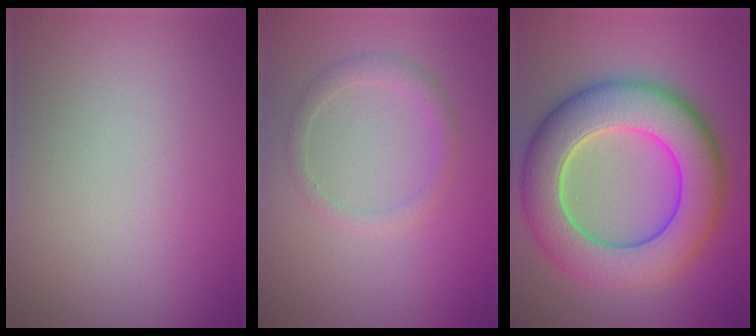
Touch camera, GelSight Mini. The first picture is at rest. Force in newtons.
{"total": 1.7, "press": 1.7, "slide": 0.1}
{"total": 10.7, "press": 10.7, "slide": 0.6}